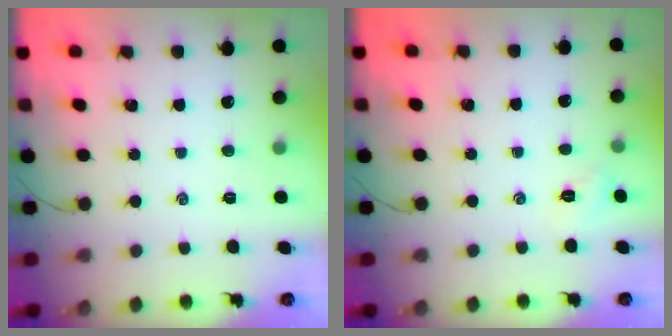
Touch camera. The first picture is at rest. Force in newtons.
{"total": 2.4, "press": 2.3, "slide": 0.7}